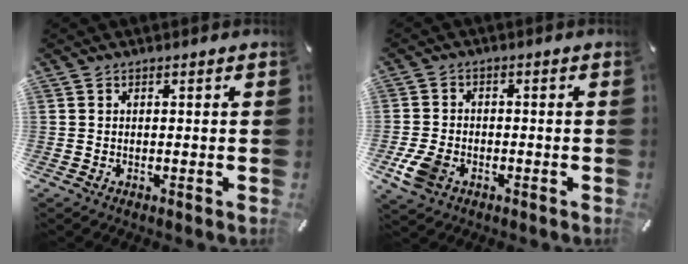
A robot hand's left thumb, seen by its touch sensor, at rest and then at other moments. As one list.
[{"total": 6.3, "force": [-2.7, 4.4, 3.7], "torque": [-0.094, 0.005, -0.052]}]